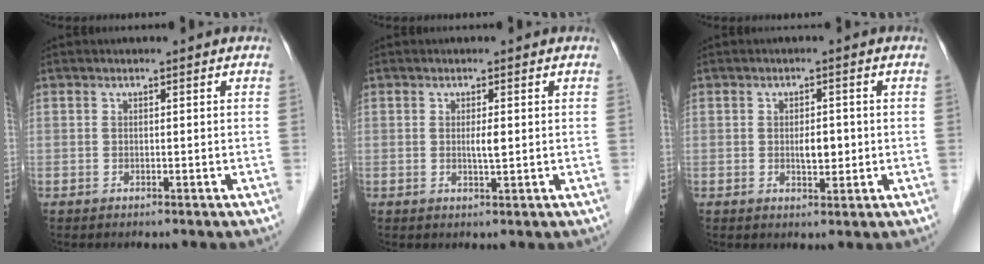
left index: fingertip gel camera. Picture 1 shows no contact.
{"total": 1.7, "force": [0.1, 0.2, 1.7], "torque": [-0.030, -0.001, 0.002]}
{"total": 2.9, "force": [-0.2, 1.3, 2.6], "torque": [-0.042, 0.001, 0.000]}